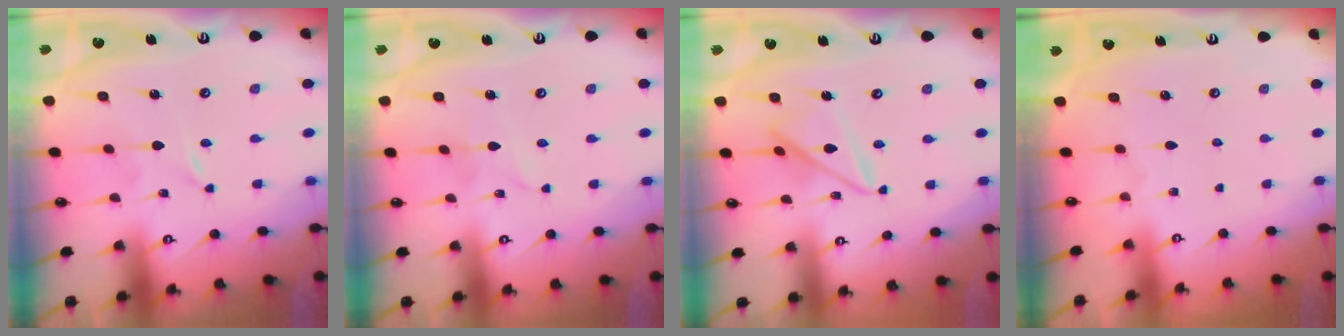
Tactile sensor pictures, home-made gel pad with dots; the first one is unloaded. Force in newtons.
{"total": 1.4, "press": 1.4, "slide": 0.0}
{"total": 11.2, "press": 11.2, "slide": 1.1}
{"total": 0.0}